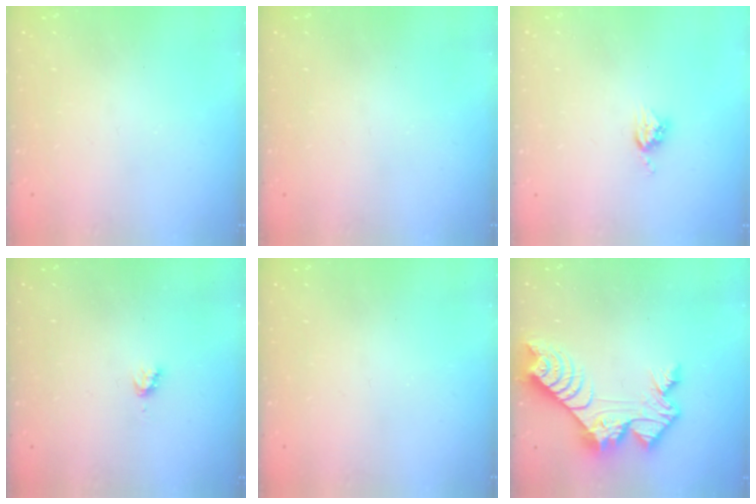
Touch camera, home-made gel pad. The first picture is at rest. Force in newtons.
{"total": 0.0}
{"total": 5.2, "press": 5.2, "slide": 0.1}
{"total": 2.8, "press": 2.8, "slide": 0.3}
{"total": 0.0}
{"total": 11.8, "press": 11.7, "slide": 0.8}